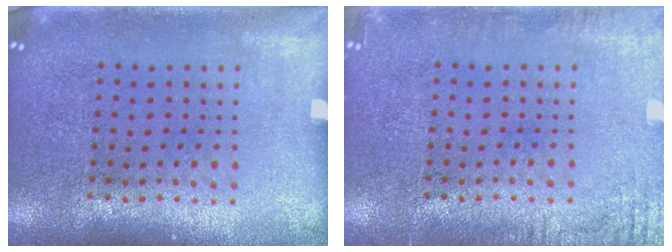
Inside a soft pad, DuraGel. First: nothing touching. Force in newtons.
{"total": 1.8, "press": 1.8, "slide": 0.1}